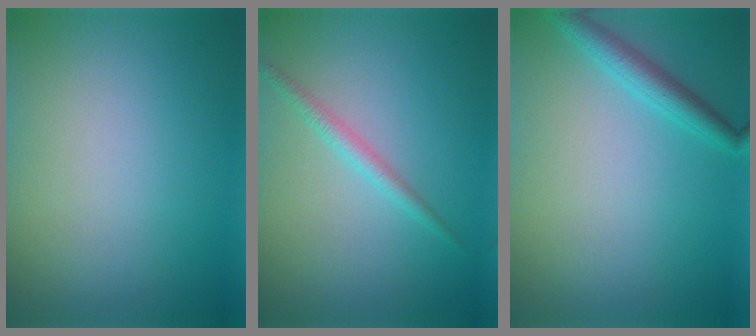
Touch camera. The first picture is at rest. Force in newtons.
{"total": 1.6, "press": 1.6, "slide": 0.1}
{"total": 2.5, "press": 2.5, "slide": 0.1}